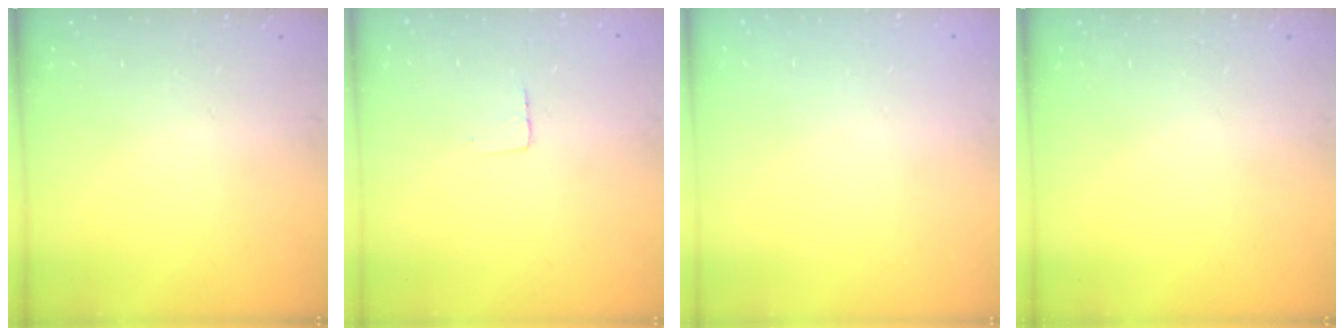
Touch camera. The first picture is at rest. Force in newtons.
{"total": 2.9, "press": 2.9, "slide": 0.2}
{"total": 0.0}
{"total": 0.0}